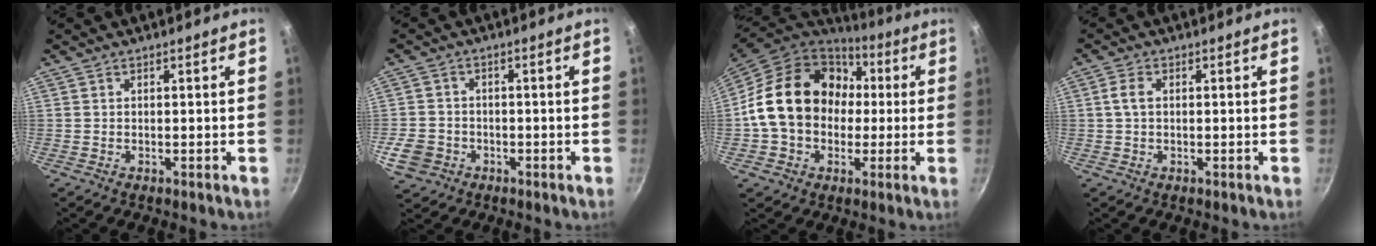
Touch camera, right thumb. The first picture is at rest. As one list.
[{"total": 6.2, "force": [-2.6, 5.2, 2.4], "torque": [-0.044, 0.024, -0.044]}, {"total": 20.2, "force": [1.7, 16.1, 12.0], "torque": [-0.180, 0.043, 0.024]}, {"total": 2.6, "force": [0.3, 1.6, 2.0], "torque": [-0.043, 0.008, 0.004]}]